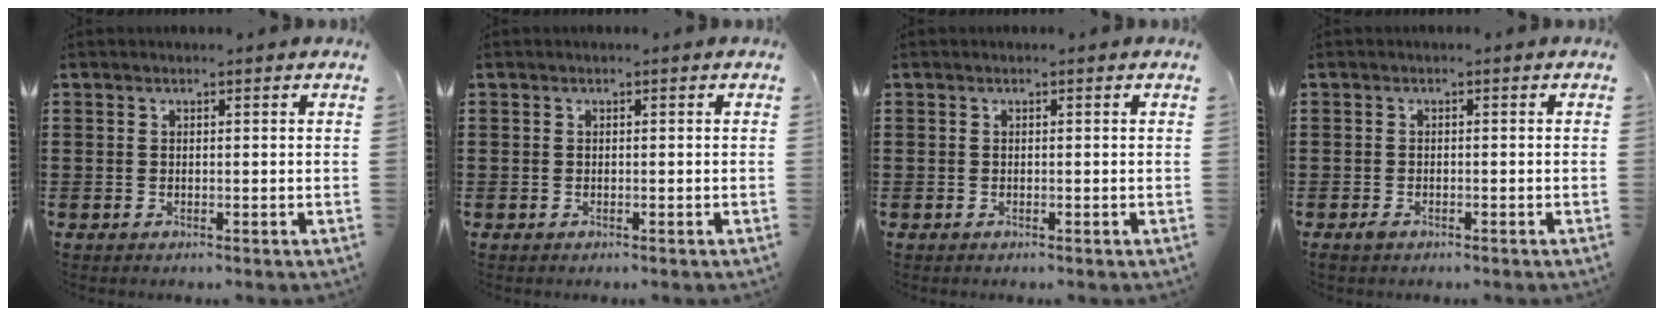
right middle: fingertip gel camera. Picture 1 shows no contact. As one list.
[{"total": 0.0}, {"total": 0.0}, {"total": 0.9, "force": [-0.6, 0.4, 0.5], "torque": [-0.012, -0.003, -0.012]}]